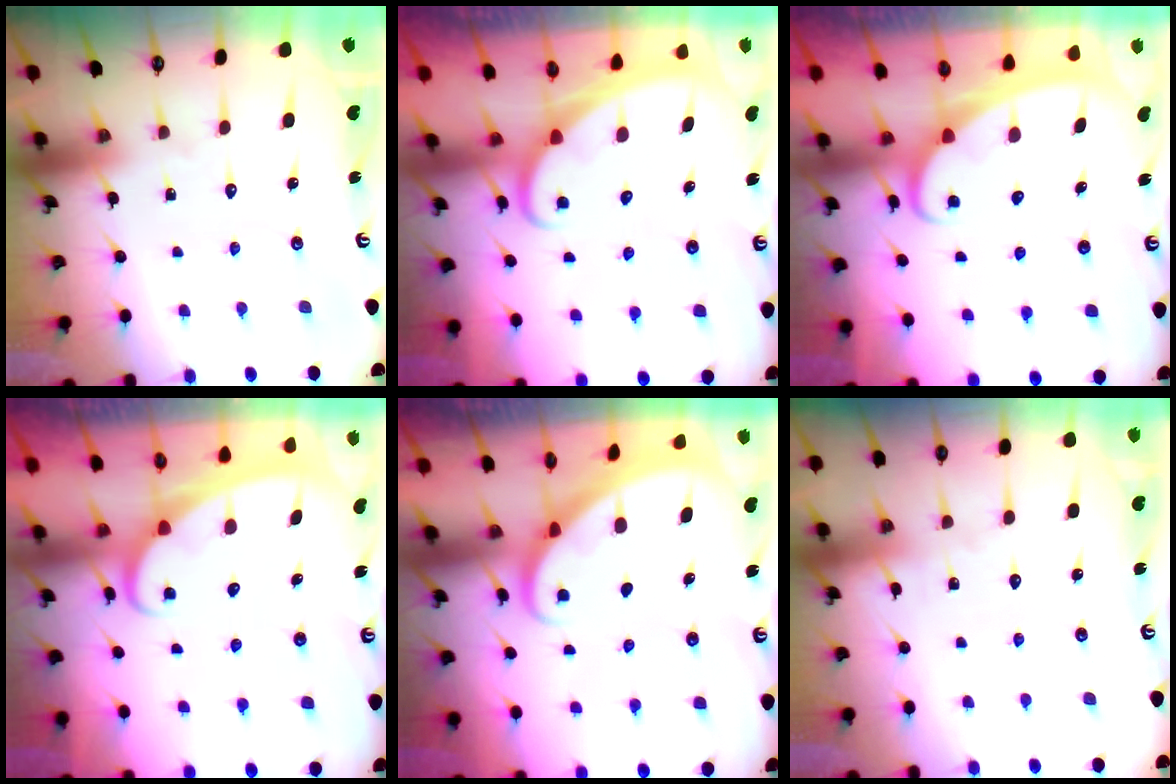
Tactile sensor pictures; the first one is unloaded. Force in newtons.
{"total": 2.1, "press": 2.1, "slide": 0.1}
{"total": 2.4, "press": 2.4, "slide": 0.4}
{"total": 2.5, "press": 2.4, "slide": 0.3}
{"total": 2.0, "press": 2.0, "slide": 0.1}
{"total": 2.5, "press": 2.5, "slide": 0.3}